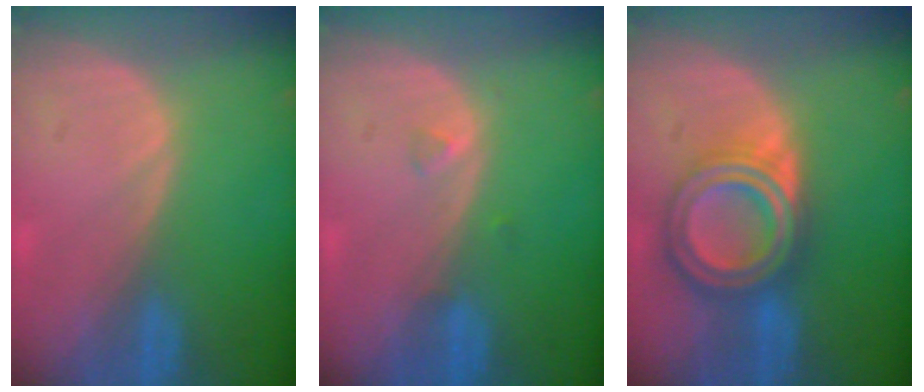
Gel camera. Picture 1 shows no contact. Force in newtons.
{"total": 1.0, "press": 1.0, "slide": 0.2}
{"total": 8.0, "press": 8.0, "slide": 0.5}